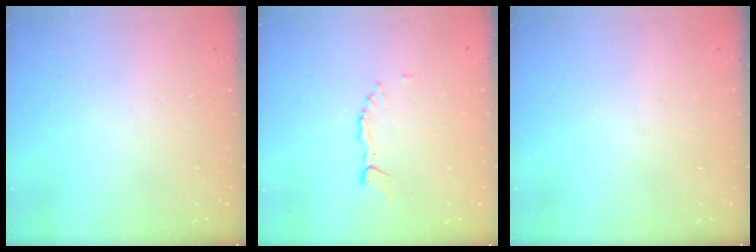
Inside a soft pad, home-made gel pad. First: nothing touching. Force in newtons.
{"total": 1.7, "press": 1.7, "slide": 0.2}
{"total": 0.0}